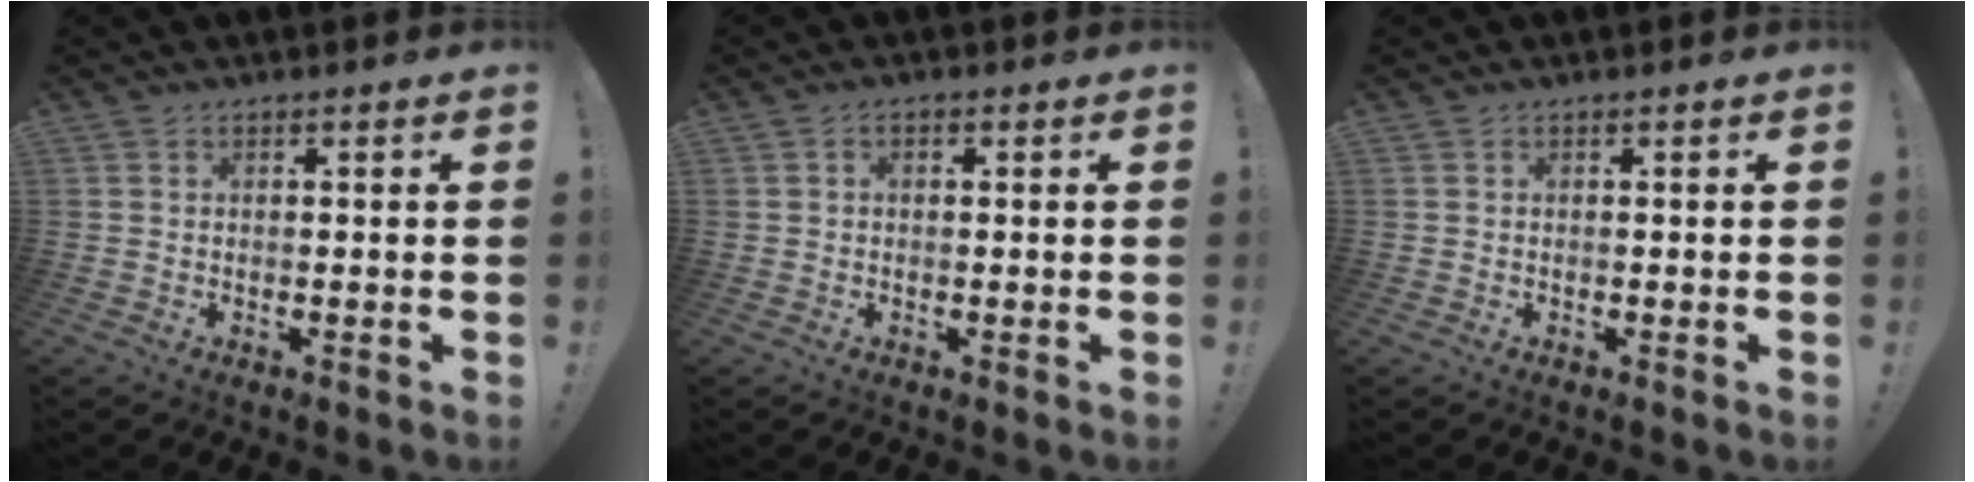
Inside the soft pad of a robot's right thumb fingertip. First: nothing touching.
{"total": 1.2, "force": [0.0, 0.8, 0.8], "torque": [-0.012, 0.004, -0.002]}
{"total": 0.0}